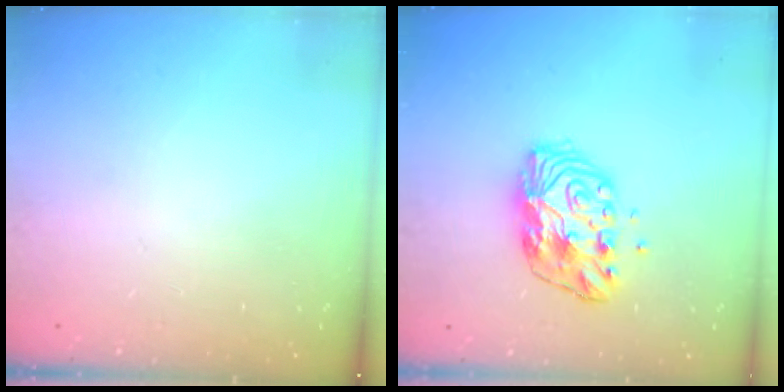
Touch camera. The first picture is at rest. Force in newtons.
{"total": 10.7, "press": 10.6, "slide": 0.7}